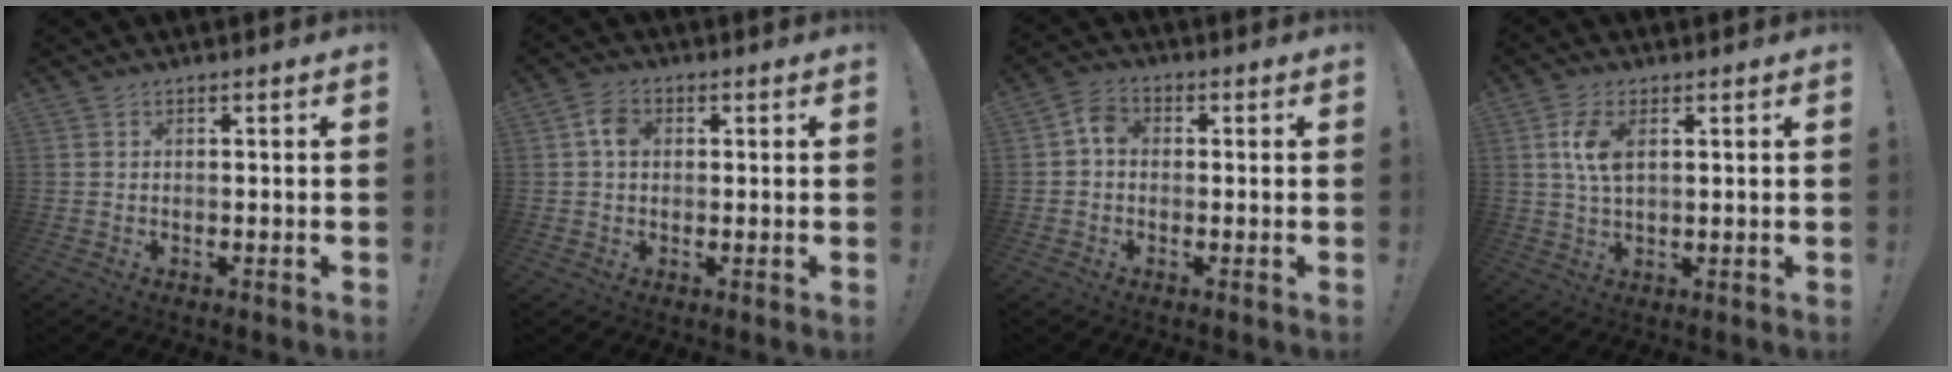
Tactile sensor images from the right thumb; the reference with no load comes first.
{"total": 4.9, "force": [0.8, 3.7, 3.2], "torque": [-0.049, 0.009, 0.013]}
{"total": 4.7, "force": [-0.2, 3.5, 3.1], "torque": [-0.050, 0.015, -0.002]}
{"total": 6.9, "force": [2.0, 3.4, 5.7], "torque": [-0.111, -0.006, 0.030]}